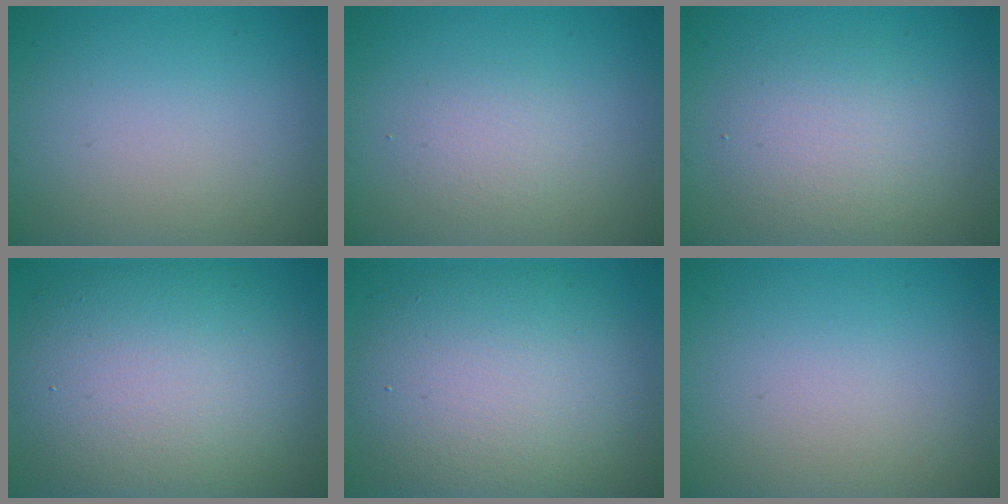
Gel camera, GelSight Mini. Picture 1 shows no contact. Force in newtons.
{"total": 1.6, "press": 1.6, "slide": 0.1}
{"total": 3.6, "press": 3.6, "slide": 0.1}
{"total": 11.1, "press": 11.1, "slide": 0.6}
{"total": 9.9, "press": 9.9, "slide": 0.4}
{"total": 0.0}